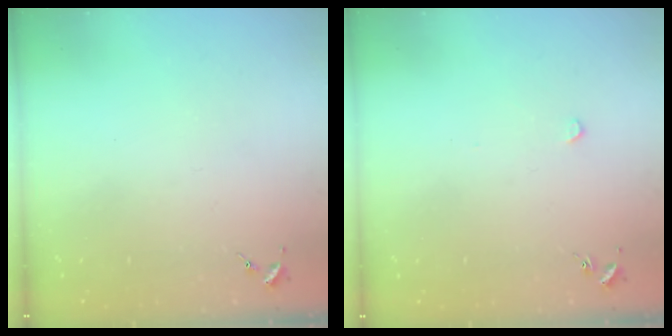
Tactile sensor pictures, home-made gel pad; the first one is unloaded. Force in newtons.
{"total": 3.0, "press": 2.9, "slide": 0.4}